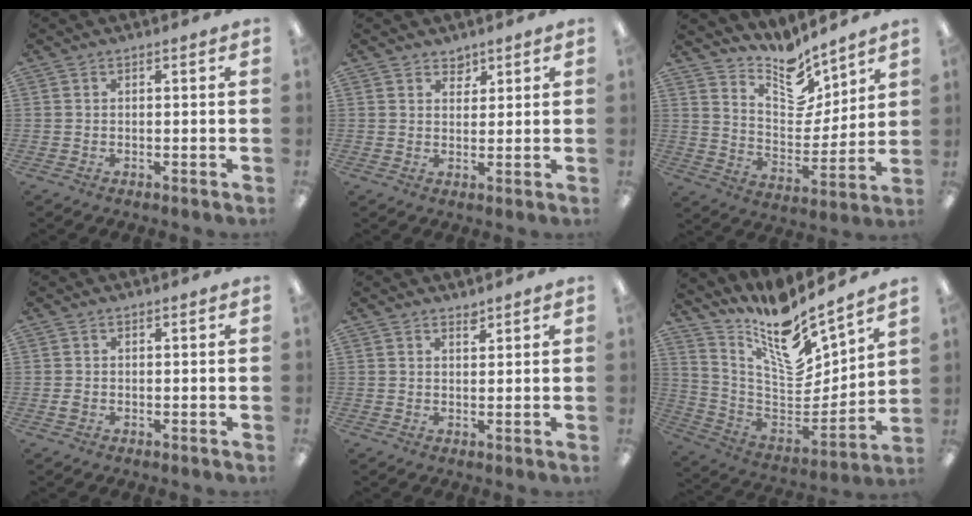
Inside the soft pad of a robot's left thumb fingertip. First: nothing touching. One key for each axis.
{"total": 2.6, "fx": 2.2, "fy": 1.4, "fz": 0.1, "tx": 0.010, "ty": -0.014, "tz": 0.038}
{"total": 11.7, "fx": 10.4, "fy": 4.2, "fz": 3.2, "tx": -0.058, "ty": -0.088, "tz": 0.194}
{"total": 1.0, "fx": -0.1, "fy": 0.8, "fz": 0.7, "tx": -0.012, "ty": 0.003, "tz": -0.003}
{"total": 1.8, "fx": 1.6, "fy": 0.5, "fz": 0.5, "tx": -0.004, "ty": -0.006, "tz": 0.028}
{"total": 15.1, "fx": 12.4, "fy": 4.0, "fz": 7.7, "tx": -0.139, "ty": -0.114, "tz": 0.215}